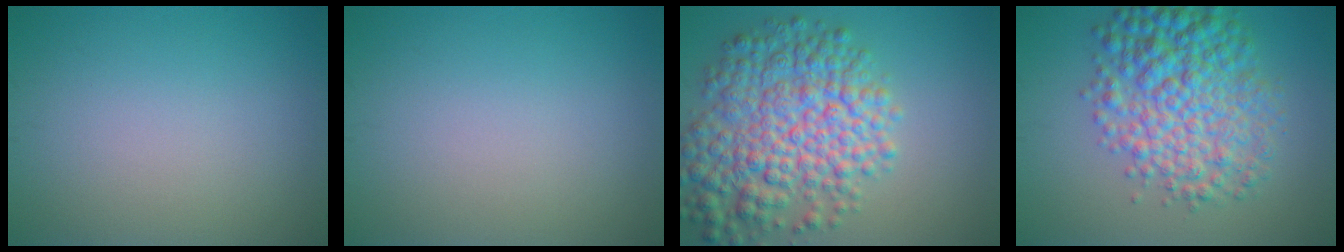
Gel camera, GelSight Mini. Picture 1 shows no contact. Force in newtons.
{"total": 0.0}
{"total": 9.0, "press": 9.0, "slide": 0.3}
{"total": 7.9, "press": 7.9, "slide": 0.1}